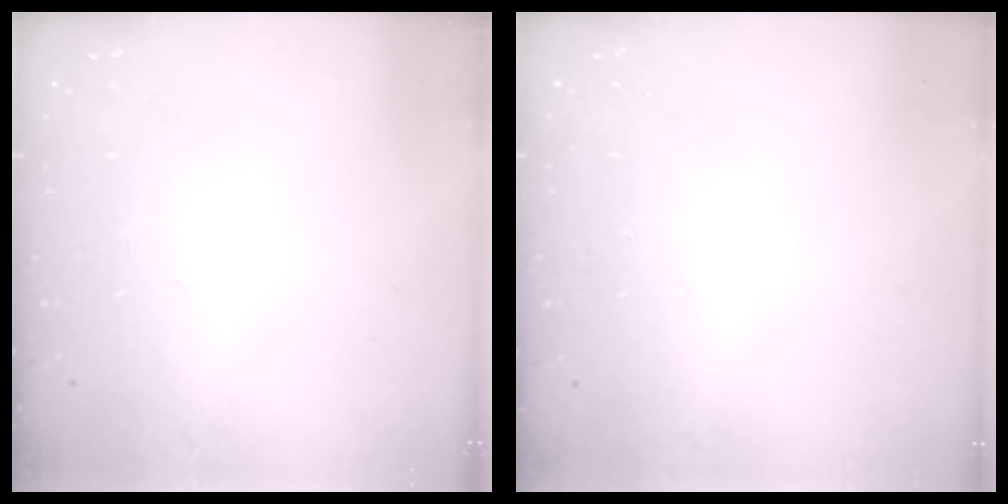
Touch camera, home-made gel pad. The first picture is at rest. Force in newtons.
{"total": 0.0}